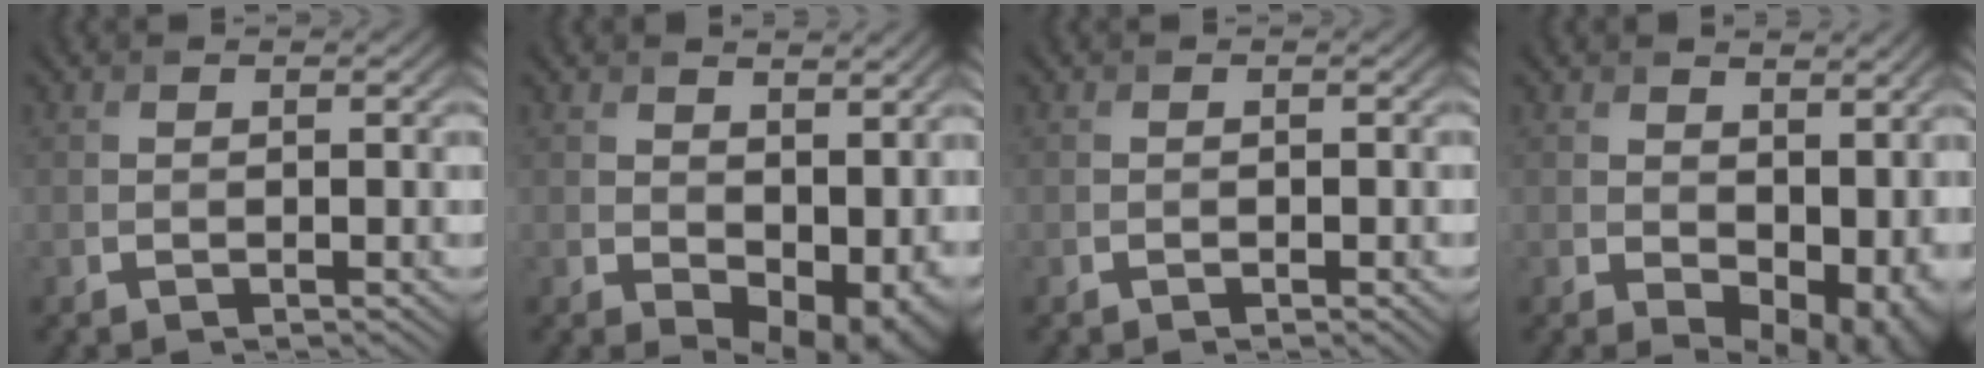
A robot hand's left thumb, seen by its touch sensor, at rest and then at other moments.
{"total": 7.8, "force": [0.2, 5.1, 5.9], "torque": [-0.088, -0.030, 0.027]}
{"total": 0.8, "force": [-0.5, 0.2, 0.6], "torque": [-0.009, 0.000, -0.004]}
{"total": 9.6, "force": [0.1, 6.4, 7.2], "torque": [-0.101, -0.035, 0.037]}